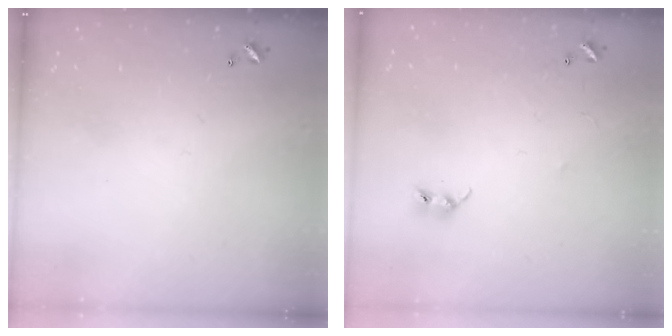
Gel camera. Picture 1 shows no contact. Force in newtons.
{"total": 6.5, "press": 6.5, "slide": 0.4}